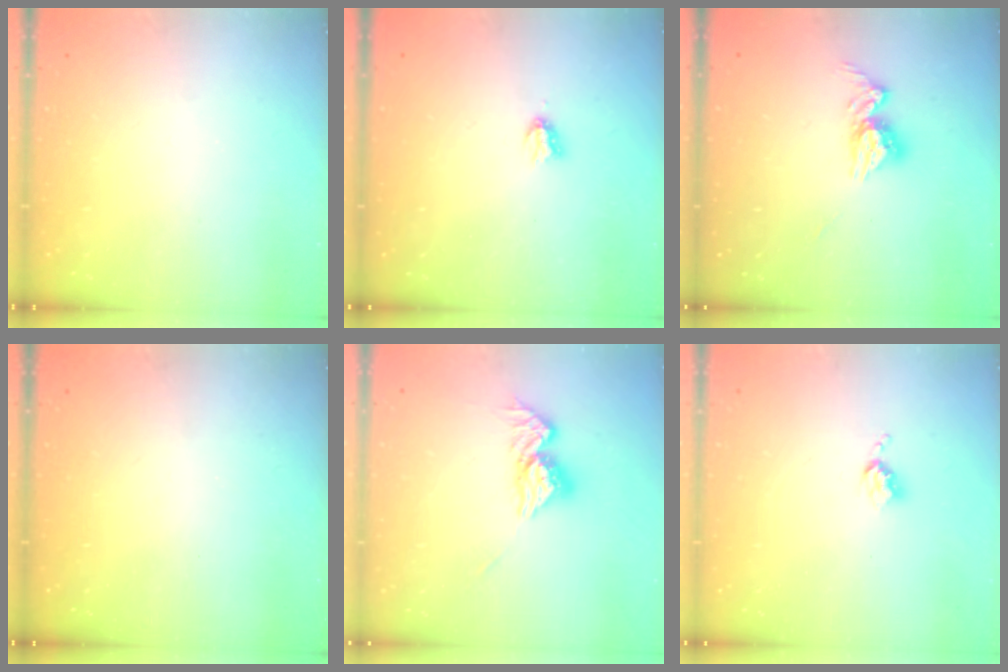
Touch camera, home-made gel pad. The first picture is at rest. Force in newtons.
{"total": 2.9, "press": 2.9, "slide": 0.5}
{"total": 9.4, "press": 9.4, "slide": 0.8}
{"total": 0.0}
{"total": 10.7, "press": 10.6, "slide": 0.9}
{"total": 3.6, "press": 3.6, "slide": 0.4}